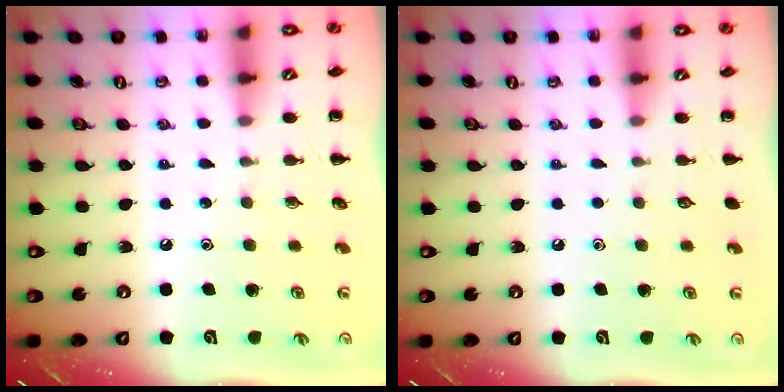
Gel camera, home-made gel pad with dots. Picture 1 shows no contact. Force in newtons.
{"total": 0.0}